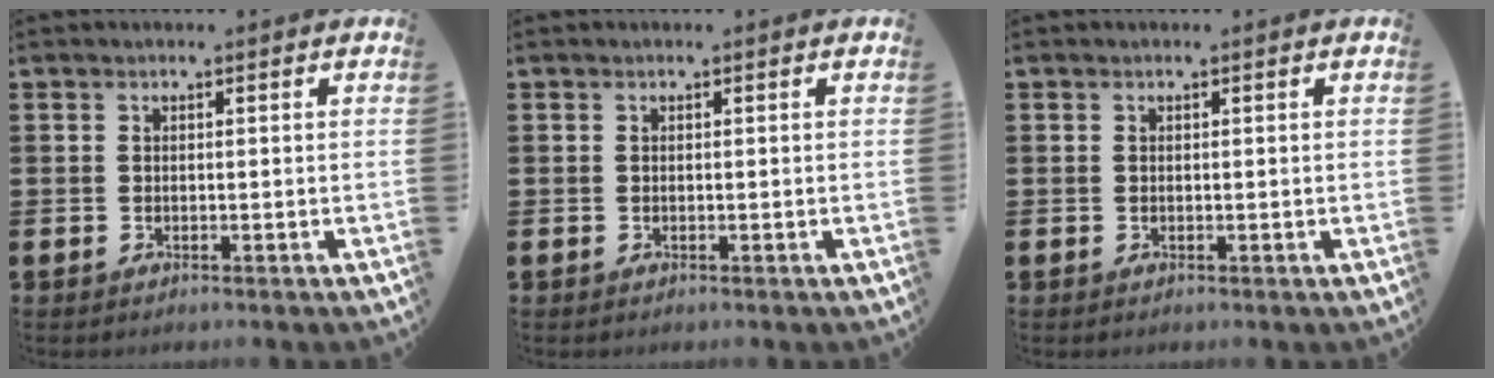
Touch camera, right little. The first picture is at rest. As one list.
[{"total": 0.0}, {"total": 0.0}]